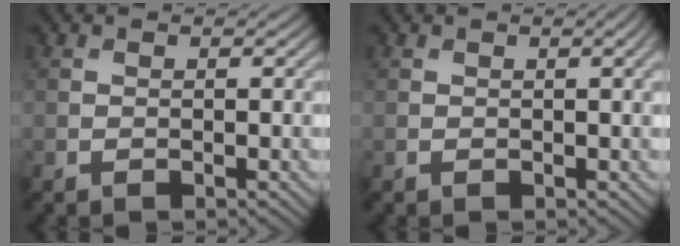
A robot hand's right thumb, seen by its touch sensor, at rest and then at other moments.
{"total": 1.7, "force": [0.5, 0.2, 1.6], "torque": [-0.019, 0.005, 0.007]}